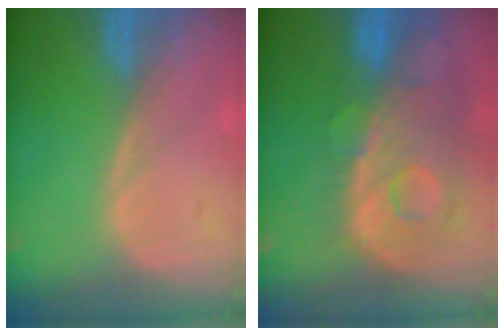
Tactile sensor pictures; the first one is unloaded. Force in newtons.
{"total": 12.1, "press": 10.1, "slide": 6.7}